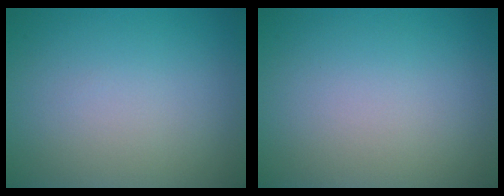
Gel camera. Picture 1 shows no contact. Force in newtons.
{"total": 0.0}